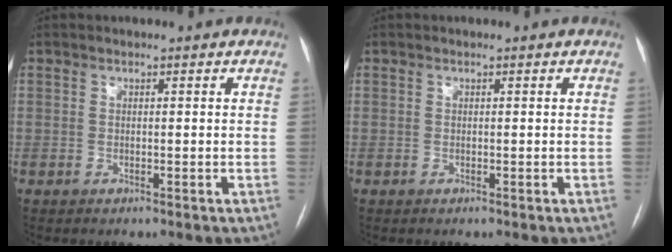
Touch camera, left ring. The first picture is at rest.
{"total": 0.0}